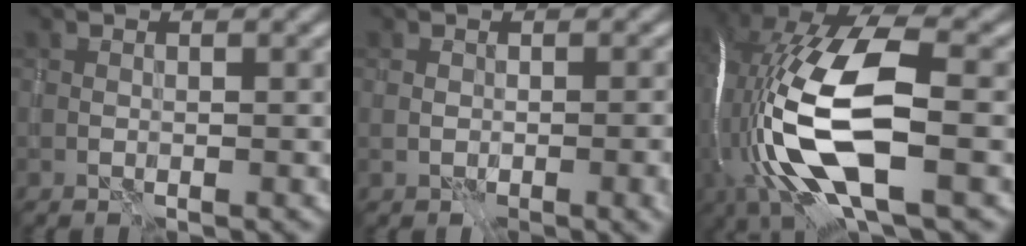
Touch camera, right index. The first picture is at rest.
{"total": 4.0, "force": [-0.9, 2.1, 3.4], "torque": [-0.042, -0.012, -0.005]}
{"total": 16.4, "force": [-2.8, 6.4, 14.9], "torque": [-0.308, 0.009, -0.050]}